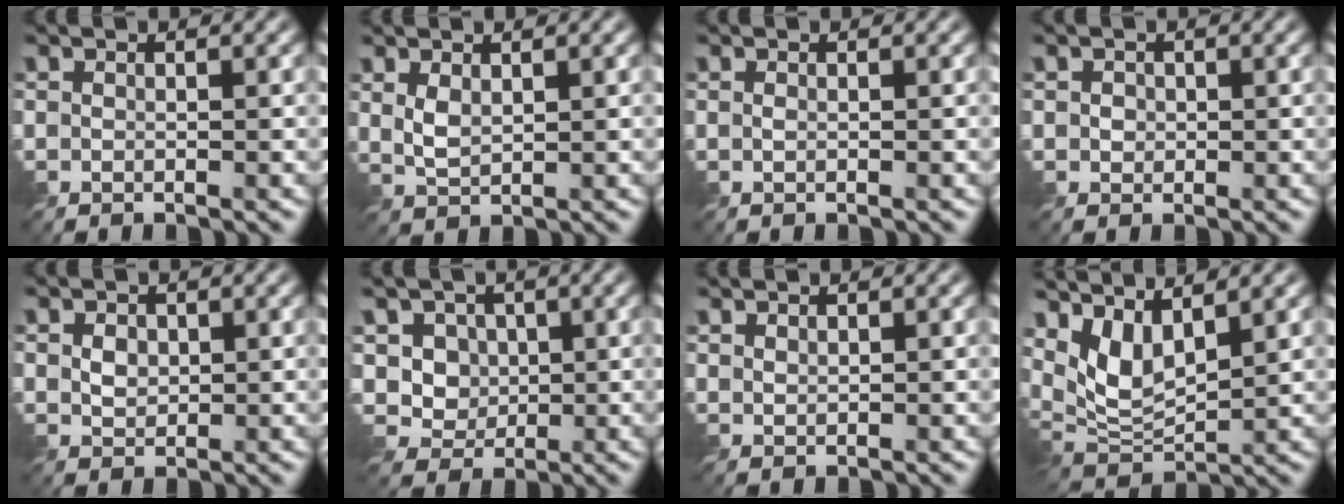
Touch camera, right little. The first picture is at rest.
{"total": 1.7, "force": [0.7, 0.8, 1.3], "torque": [-0.038, -0.002, 0.017]}
{"total": 0.0}
{"total": 1.1, "force": [0.1, 1.0, 0.4], "torque": [-0.011, -0.001, 0.002]}
{"total": 1.6, "force": [0.2, 1.2, 1.0], "torque": [-0.024, -0.002, 0.004]}
{"total": 5.0, "force": [1.4, 4.3, 2.2], "torque": [-0.057, -0.006, 0.027]}
{"total": 0.8, "force": [0.8, 0.2, 0.2], "torque": [-0.009, 0.000, 0.018]}
{"total": 5.6, "force": [3.0, 2.4, 4.2], "torque": [-0.091, -0.010, 0.060]}